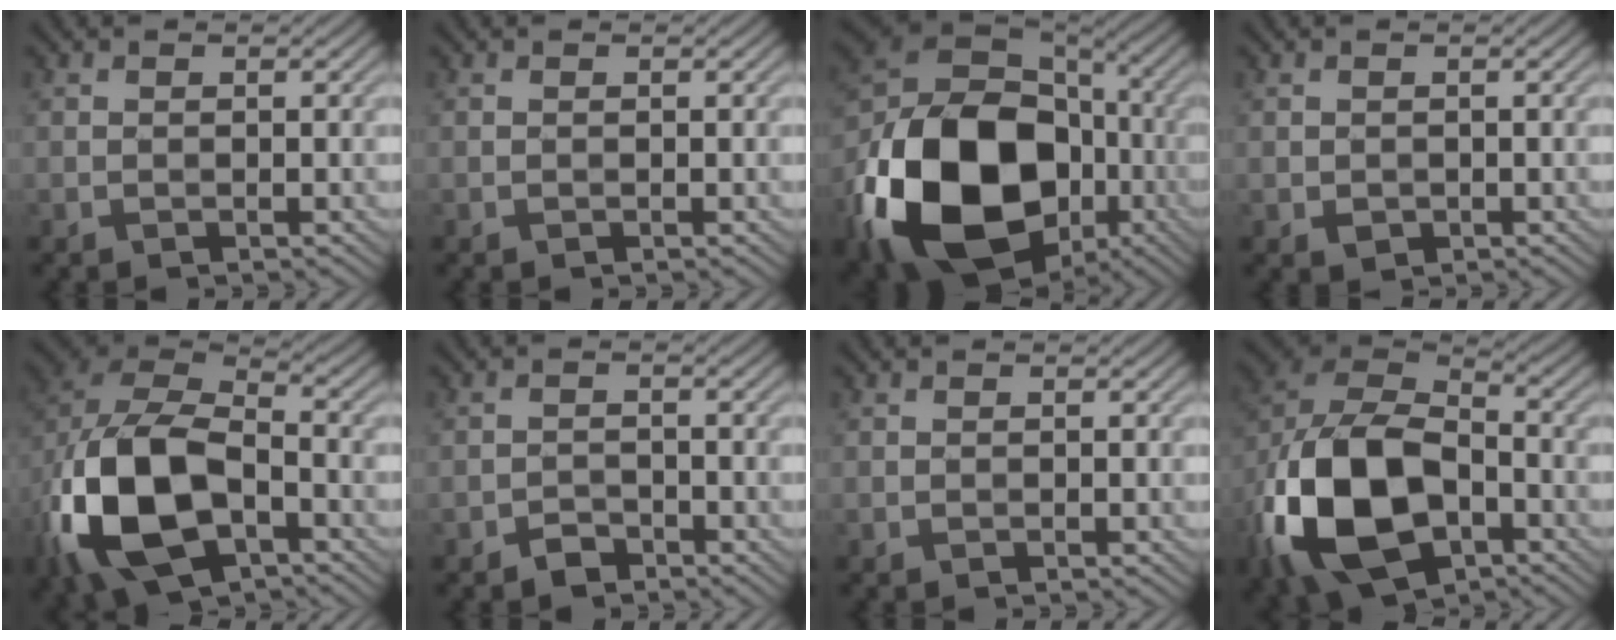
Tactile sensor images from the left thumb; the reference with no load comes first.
{"total": 0.0}
{"total": 21.7, "force": [-7.1, 15.5, 13.4], "torque": [-0.332, -0.029, -0.124]}
{"total": 0.8, "force": [-0.1, 0.7, 0.1], "torque": [-0.008, -0.005, 0.000]}
{"total": 16.0, "force": [-5.2, 9.7, 11.7], "torque": [-0.284, -0.030, -0.093]}
{"total": 1.6, "force": [-1.5, 0.5, 0.1], "torque": [0.001, 0.005, -0.031]}
{"total": 0.0}
{"total": 18.0, "force": [-6.1, 11.4, 12.6], "torque": [-0.303, -0.039, -0.114]}